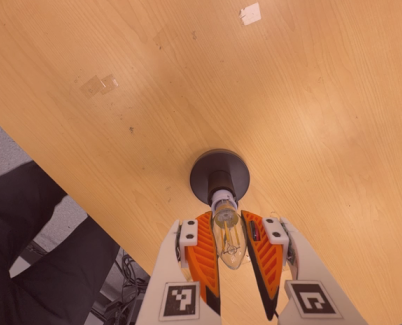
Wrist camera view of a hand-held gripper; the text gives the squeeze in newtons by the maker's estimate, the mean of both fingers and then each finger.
{"total": 15.5, "left": 14.7, "right": 16.2}